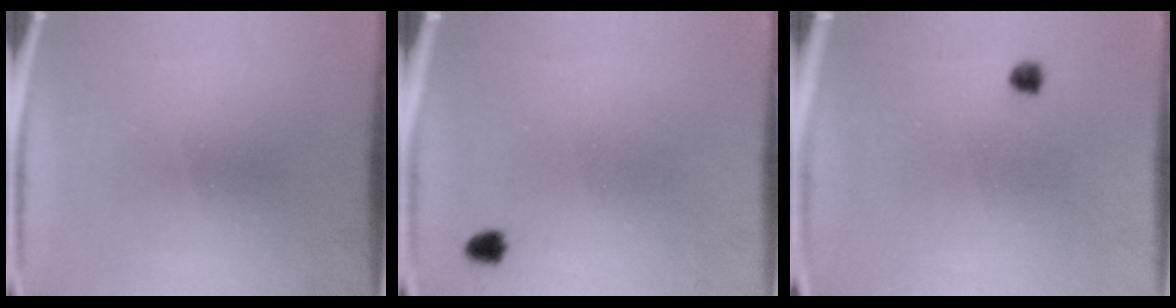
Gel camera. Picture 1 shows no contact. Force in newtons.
{"total": 1.5}
{"total": 1.2}